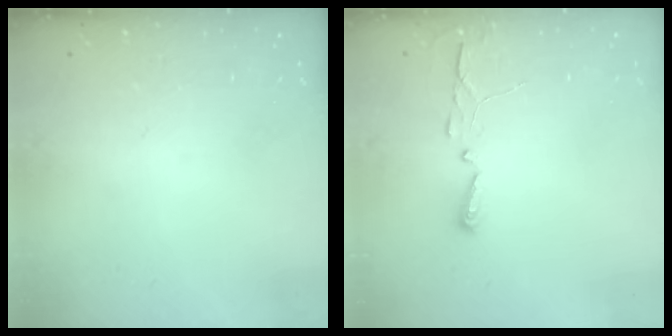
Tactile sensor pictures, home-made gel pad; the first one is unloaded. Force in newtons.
{"total": 2.9, "press": 2.9, "slide": 0.4}